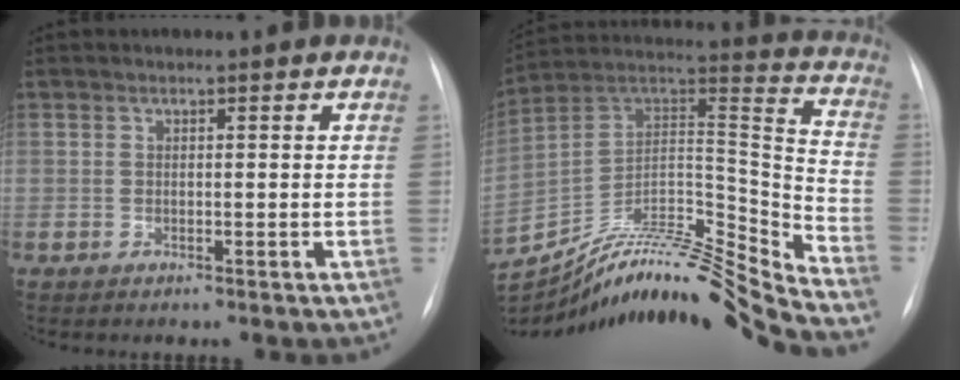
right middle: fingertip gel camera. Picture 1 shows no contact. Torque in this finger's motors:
{"motor_torque": [-0.66, -1.04, -0.14, 0.00]}